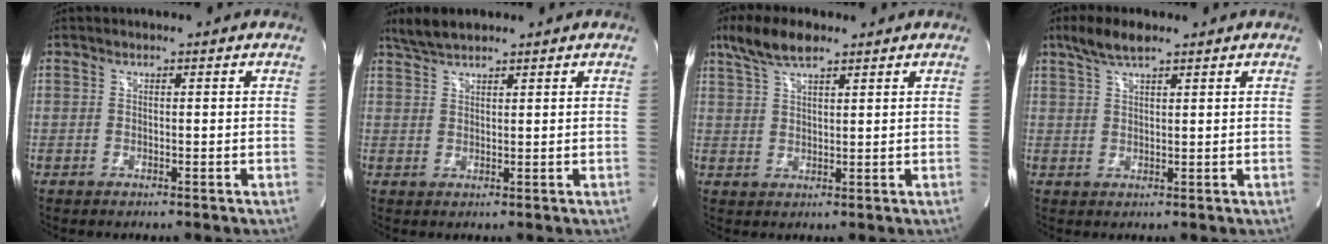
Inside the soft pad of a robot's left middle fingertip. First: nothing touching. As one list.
[{"total": 3.9, "force": [3.3, 0.8, 1.7], "torque": [-0.043, 0.015, 0.068]}, {"total": 6.8, "force": [5.0, 1.7, 4.3], "torque": [-0.096, 0.019, 0.097]}, {"total": 4.8, "force": [3.5, 1.0, 3.1], "torque": [-0.071, 0.016, 0.070]}]